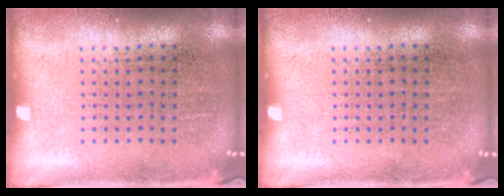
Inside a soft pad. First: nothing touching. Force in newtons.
{"total": 0.0}